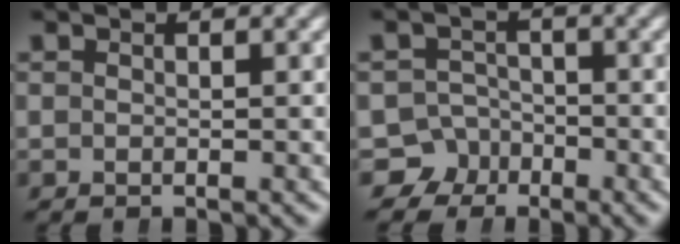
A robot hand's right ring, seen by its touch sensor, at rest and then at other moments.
{"total": 7.6, "force": [-3.7, 6.6, 1.1], "torque": [-0.027, -0.026, -0.067]}